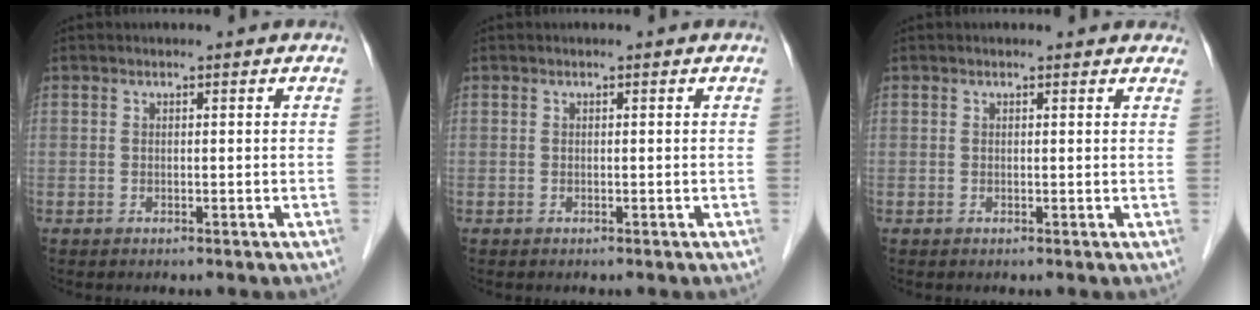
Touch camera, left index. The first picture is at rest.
{"total": 0.0}
{"total": 3.2, "force": [2.9, 1.0, 1.0], "torque": [-0.009, 0.011, 0.020]}